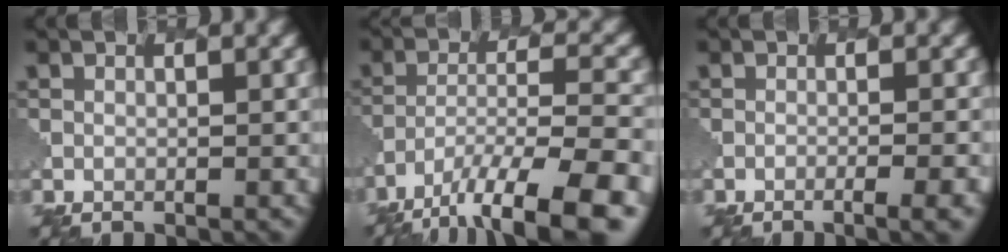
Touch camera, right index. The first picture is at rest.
{"total": 11.2, "force": [-8.0, 3.1, 7.3], "torque": [-0.131, -0.008, -0.132]}
{"total": 3.7, "force": [-2.0, 1.0, 2.9], "torque": [-0.025, 0.009, -0.030]}